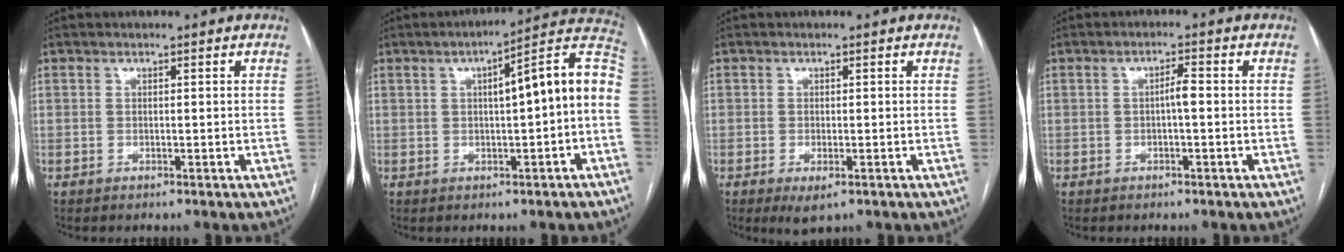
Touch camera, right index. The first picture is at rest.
{"total": 12.5, "force": [0.5, 1.5, 12.4], "torque": [-0.165, 0.041, 0.003]}
{"total": 2.9, "force": [-1.4, 1.0, 2.3], "torque": [-0.034, -0.004, -0.015]}
{"total": 2.2, "force": [-0.2, 0.3, 2.1], "torque": [-0.035, 0.004, -0.005]}